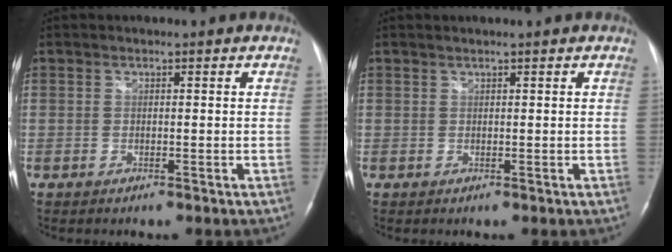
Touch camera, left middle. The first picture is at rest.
{"total": 0.6, "force": [0.5, -0.2, 0.3], "torque": [-0.010, 0.005, 0.015]}